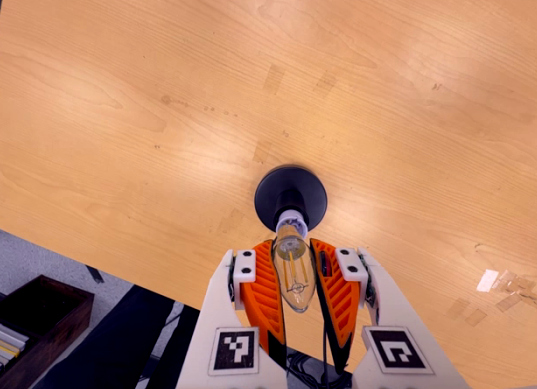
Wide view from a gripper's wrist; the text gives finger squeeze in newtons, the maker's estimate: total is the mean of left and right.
{"total": 21.3, "left": 24.0, "right": 18.6}